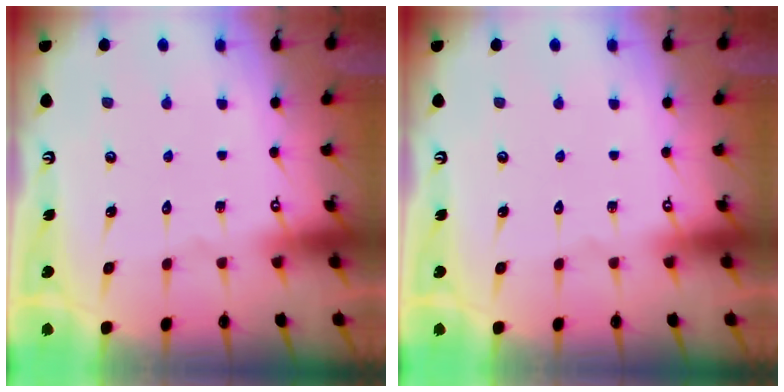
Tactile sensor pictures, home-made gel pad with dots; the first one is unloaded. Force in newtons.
{"total": 0.0}